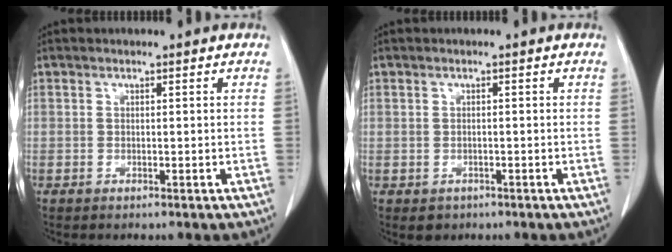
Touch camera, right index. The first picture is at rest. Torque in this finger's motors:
{"motor_torque": [-0.45, -0.25, -0.63, -0.12]}